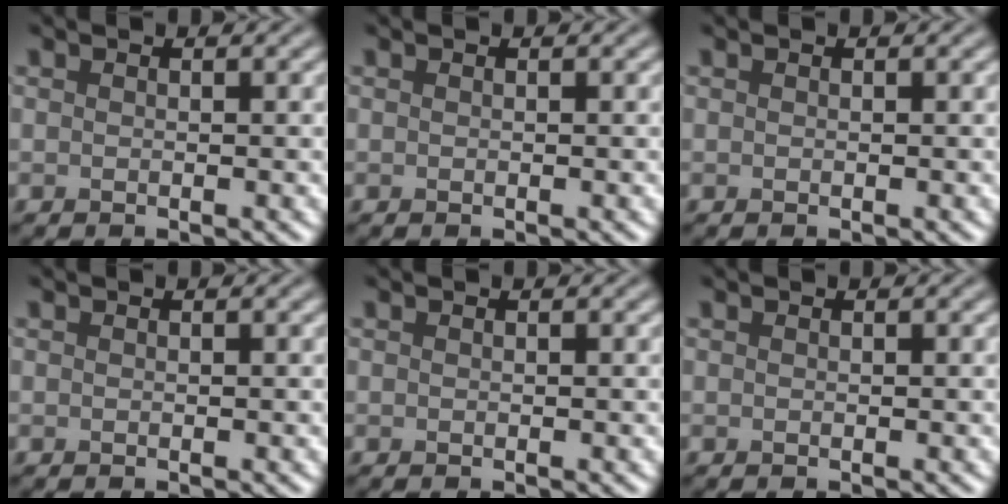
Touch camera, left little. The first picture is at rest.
{"total": 0.0}
{"total": 0.0}
{"total": 0.0}
{"total": 0.0}
{"total": 0.0}